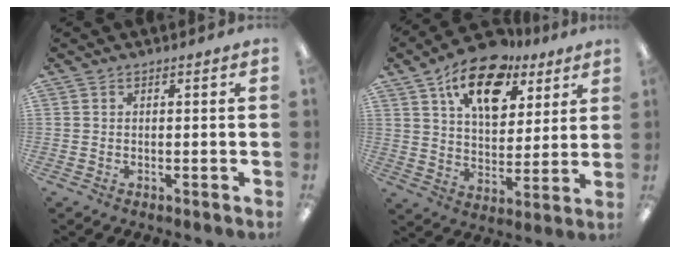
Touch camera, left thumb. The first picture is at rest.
{"total": 16.2, "force": [9.8, 8.9, 9.5], "torque": [-0.145, -0.044, 0.171]}